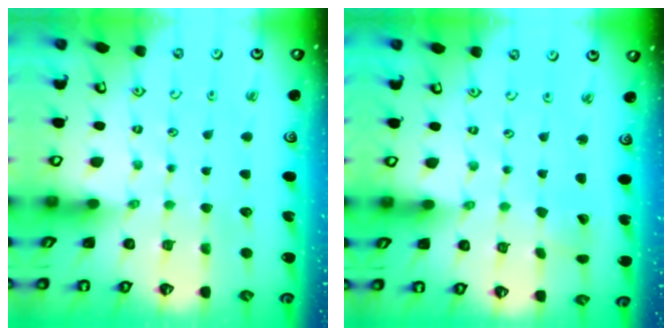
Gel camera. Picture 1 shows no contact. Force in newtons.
{"total": 0.0}